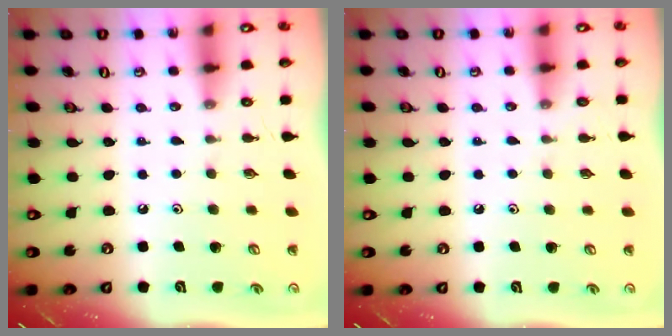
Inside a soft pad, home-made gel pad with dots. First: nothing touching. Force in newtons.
{"total": 2.4, "press": 2.4, "slide": 0.4}